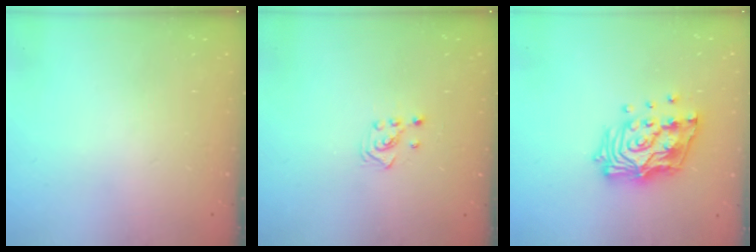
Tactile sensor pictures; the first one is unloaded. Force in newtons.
{"total": 2.5, "press": 2.4, "slide": 0.8}
{"total": 15.5, "press": 15.4, "slide": 1.8}